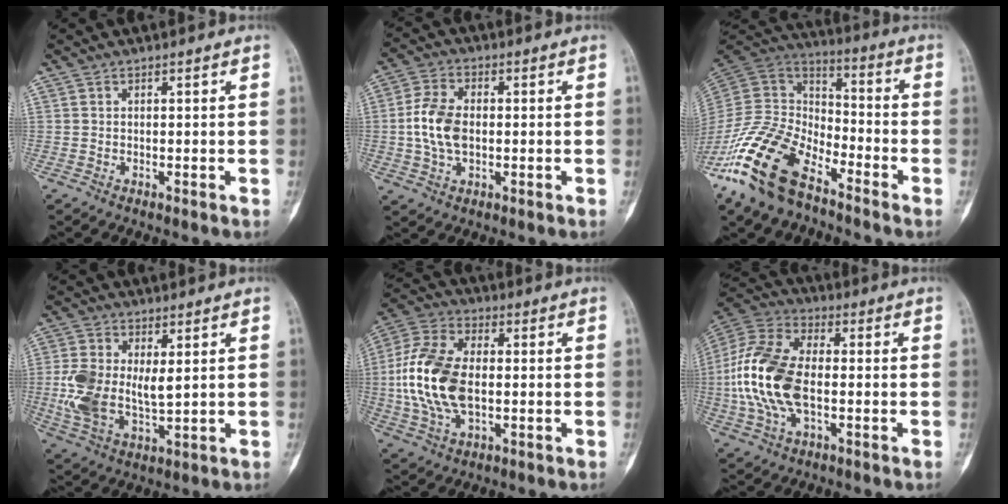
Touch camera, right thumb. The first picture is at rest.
{"total": 8.8, "force": [-0.3, 5.5, 6.9], "torque": [-0.139, 0.010, -0.009]}
{"total": 18.9, "force": [-12.1, 9.4, 11.1], "torque": [-0.208, 0.065, -0.237]}
{"total": 11.6, "force": [0.9, 6.5, 9.6], "torque": [-0.196, -0.009, 0.027]}
{"total": 16.9, "force": [-0.7, 9.8, 13.7], "torque": [-0.287, 0.012, -0.013]}
{"total": 18.1, "force": [-1.8, 10.0, 14.9], "torque": [-0.323, 0.018, -0.035]}